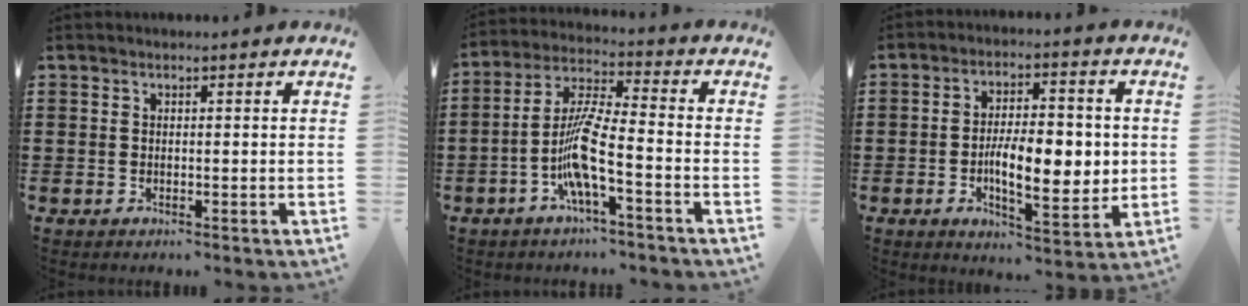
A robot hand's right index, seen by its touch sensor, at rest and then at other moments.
{"total": 8.6, "force": [-3.5, 1.0, 7.8], "torque": [-0.170, -0.014, -0.070]}
{"total": 9.6, "force": [-0.9, 4.2, 8.5], "torque": [-0.133, 0.000, -0.020]}